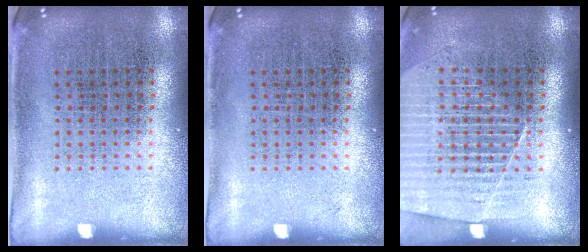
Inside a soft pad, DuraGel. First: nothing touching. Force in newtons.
{"total": 0.0}
{"total": 1.5, "press": 1.4, "slide": 0.5}